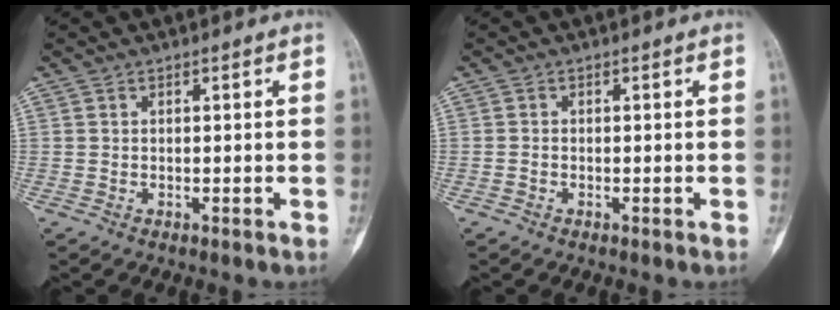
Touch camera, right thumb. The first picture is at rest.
{"total": 0.6, "force": [-0.3, 0.4, 0.2], "torque": [-0.004, 0.002, -0.009]}